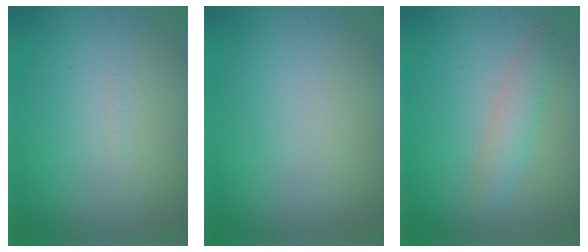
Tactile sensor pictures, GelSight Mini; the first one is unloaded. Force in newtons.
{"total": 0.0}
{"total": 2.1, "press": 2.1, "slide": 0.1}